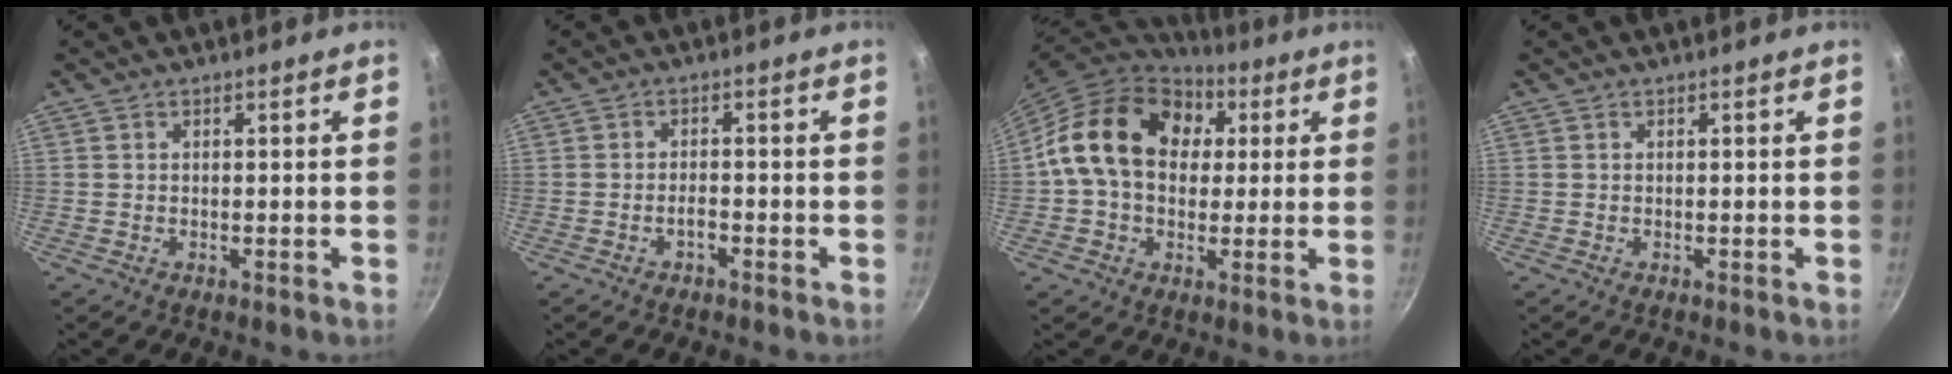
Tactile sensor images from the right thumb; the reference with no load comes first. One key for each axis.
{"total": 1.9, "fx": -1.2, "fy": 0.8, "fz": 1.2, "tx": -0.017, "ty": 0.014, "tz": -0.023}
{"total": 19.1, "fx": 3.9, "fy": 14.2, "fz": 12.1, "tx": -0.184, "ty": 0.026, "tz": 0.052}
{"total": 0.0}